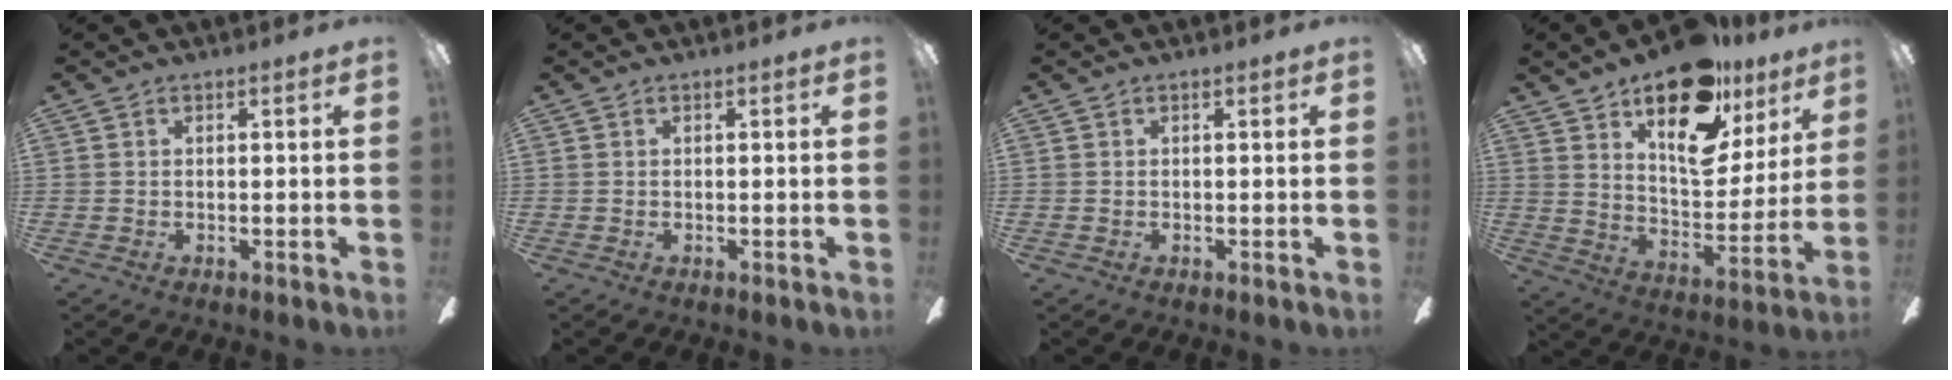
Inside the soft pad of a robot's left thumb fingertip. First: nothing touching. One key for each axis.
{"total": 0.0}
{"total": 0.0}
{"total": 22.6, "fx": 14.5, "fy": 10.8, "fz": 13.5, "tx": -0.190, "ty": -0.084, "tz": 0.246}